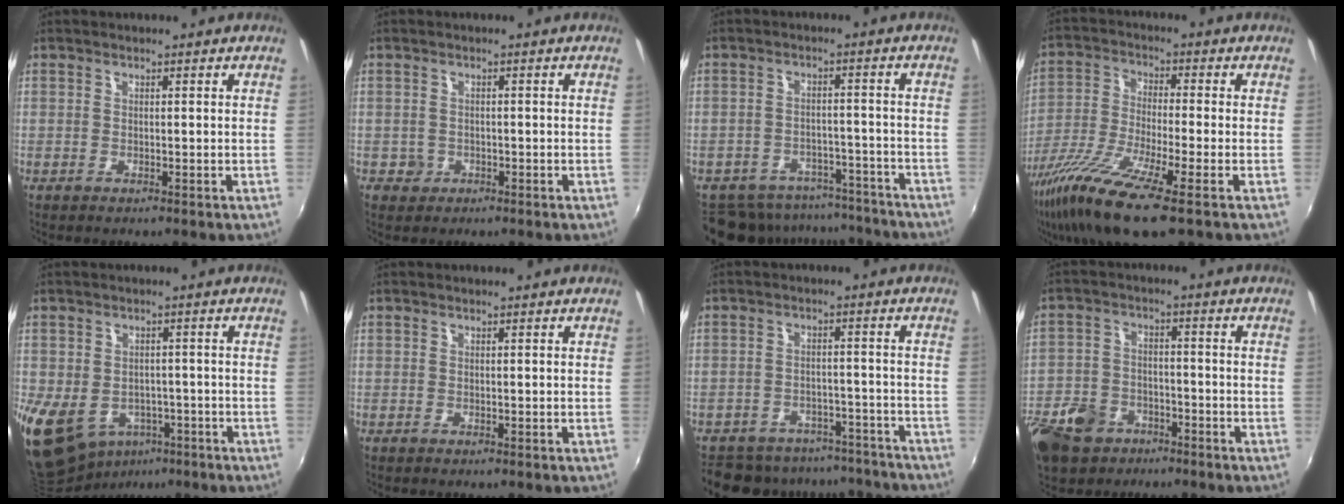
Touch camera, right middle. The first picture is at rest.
{"total": 2.0, "force": [-0.6, 1.9, 0.3], "torque": [-0.007, -0.001, -0.006]}
{"total": 13.2, "force": [-11.6, 5.7, 2.6], "torque": [-0.059, 0.024, -0.145]}
{"total": 13.5, "force": [-7.7, 1.3, 11.0], "torque": [-0.233, -0.041, -0.151]}
{"total": 13.1, "force": [-5.1, 10.0, 6.9], "torque": [-0.165, -0.022, -0.061]}
{"total": 0.0}
{"total": 15.0, "force": [-13.2, 6.2, 3.6], "torque": [-0.079, 0.025, -0.163]}
{"total": 12.9, "force": [-7.7, 8.5, 5.9], "torque": [-0.165, -0.002, -0.132]}